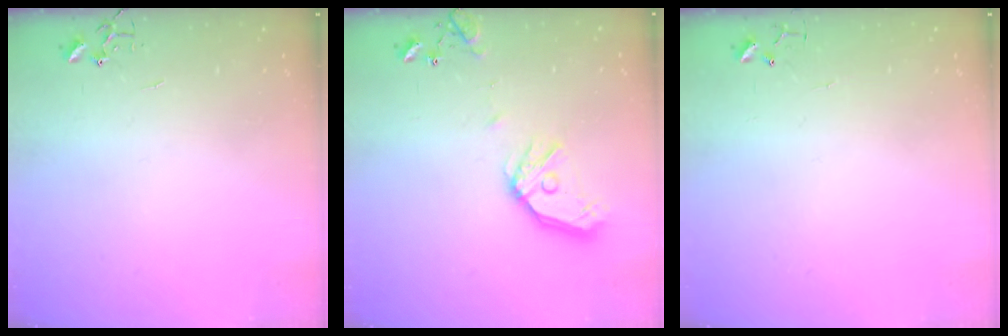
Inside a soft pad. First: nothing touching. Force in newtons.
{"total": 13.4, "press": 13.2, "slide": 2.1}
{"total": 4.2, "press": 4.1, "slide": 0.3}